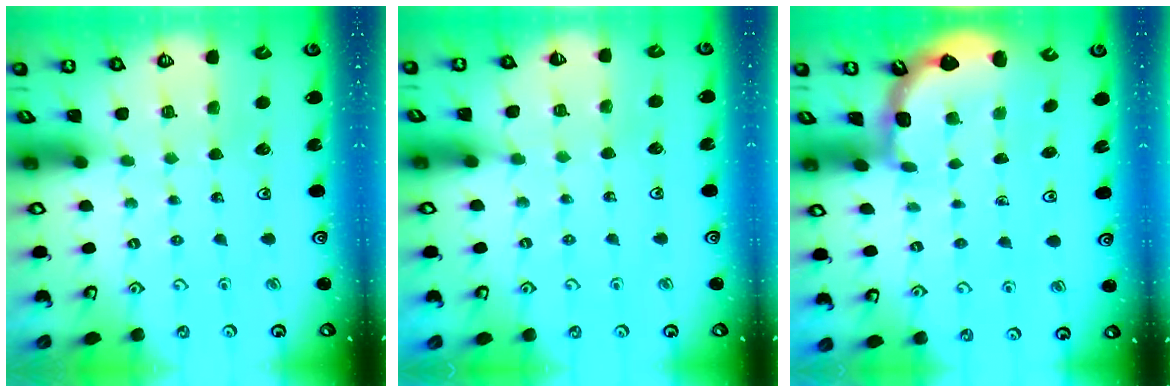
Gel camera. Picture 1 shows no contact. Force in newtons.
{"total": 5.5, "press": 5.3, "slide": 1.4}
{"total": 1.9, "press": 1.9, "slide": 0.2}